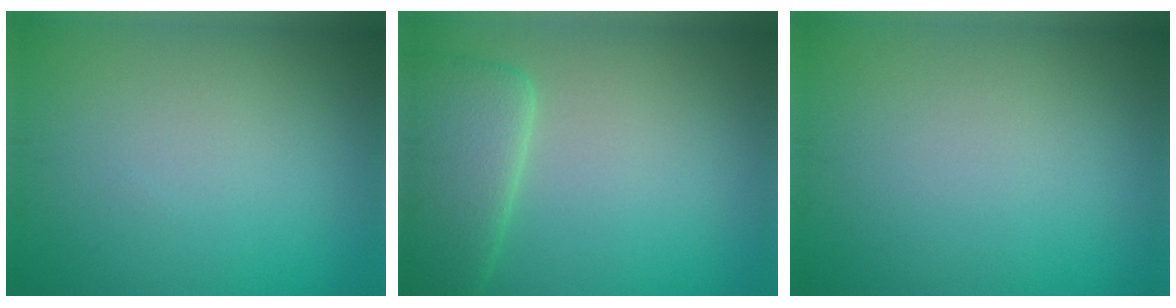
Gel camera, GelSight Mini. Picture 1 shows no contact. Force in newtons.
{"total": 5.0, "press": 4.9, "slide": 0.6}
{"total": 0.0}